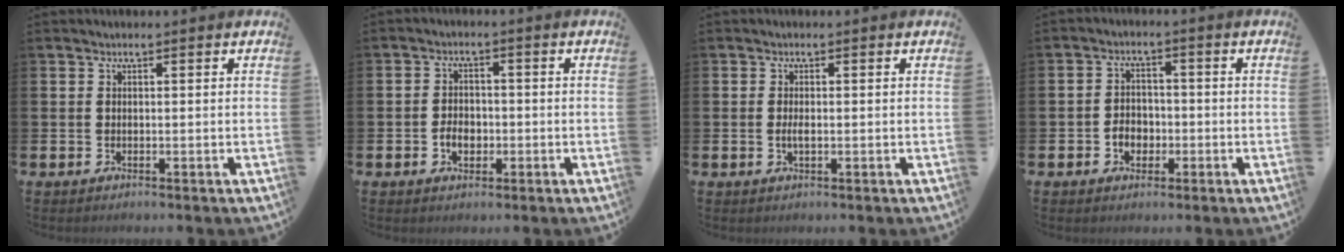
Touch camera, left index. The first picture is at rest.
{"total": 2.9, "force": [-0.9, 2.1, 1.8], "torque": [-0.025, -0.002, -0.021]}
{"total": 1.4, "force": [-0.1, 0.5, 1.3], "torque": [-0.023, 0.000, -0.004]}
{"total": 3.1, "force": [-1.1, 2.5, 1.4], "torque": [-0.013, -0.004, -0.028]}